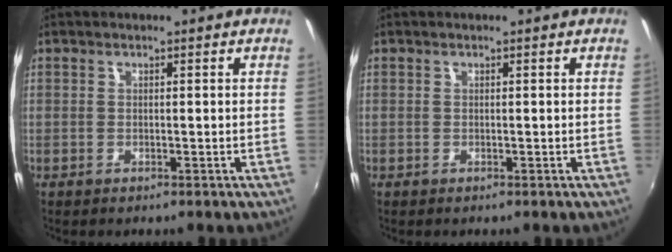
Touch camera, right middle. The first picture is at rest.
{"total": 0.0}